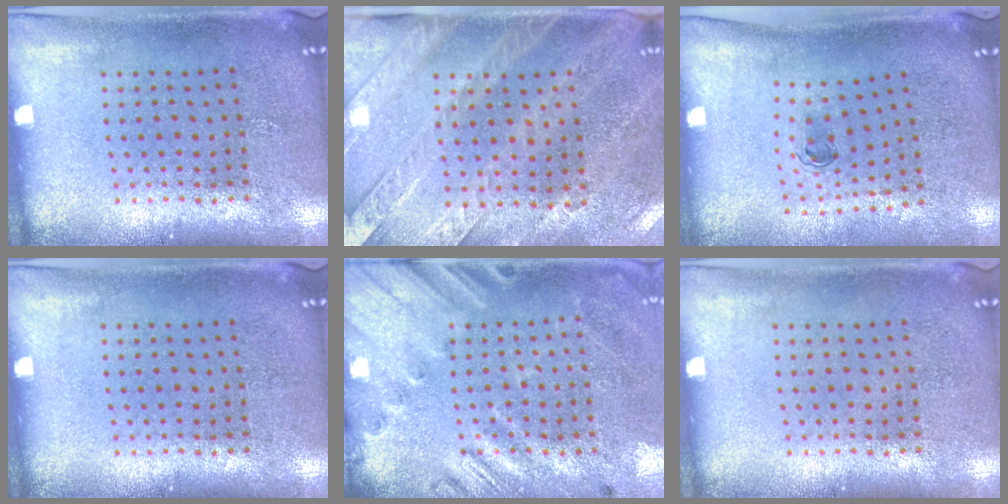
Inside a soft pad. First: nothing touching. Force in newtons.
{"total": 3.0, "press": 2.6, "slide": 1.4}
{"total": 0.6, "press": 0.3, "slide": 0.5}
{"total": 0.0}
{"total": 2.7, "press": 1.9, "slide": 1.9}
{"total": 0.0}